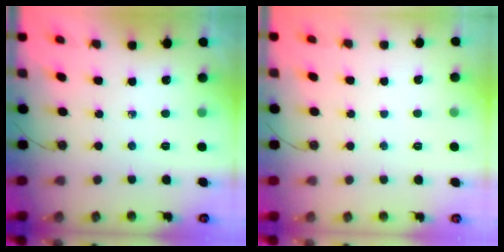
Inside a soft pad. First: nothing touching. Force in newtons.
{"total": 1.8, "press": 1.7, "slide": 0.6}